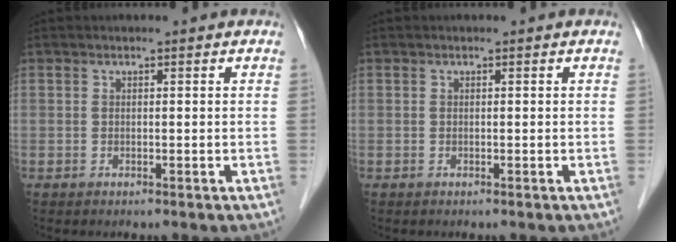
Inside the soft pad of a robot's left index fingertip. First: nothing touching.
{"total": 0.0}